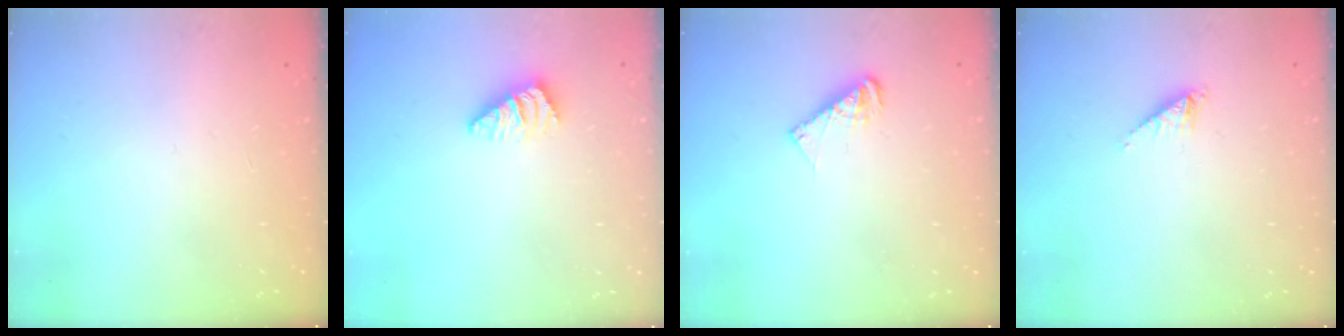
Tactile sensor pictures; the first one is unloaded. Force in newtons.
{"total": 1.1, "press": 1.0, "slide": 0.3}
{"total": 5.6, "press": 5.6, "slide": 0.4}
{"total": 2.2, "press": 2.2, "slide": 0.3}